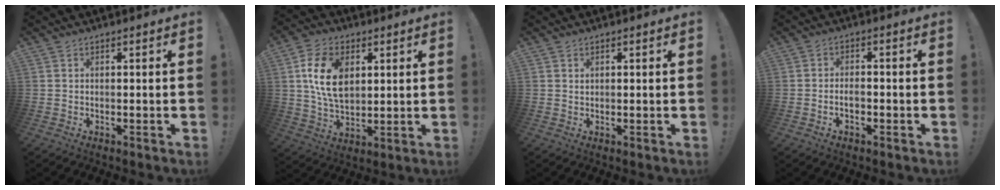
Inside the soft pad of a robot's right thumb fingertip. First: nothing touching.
{"total": 14.5, "force": [4.0, 9.7, 10.0], "torque": [-0.181, 0.001, 0.074]}
{"total": 0.8, "force": [0.5, 0.6, 0.1], "torque": [-0.002, 0.000, 0.009]}
{"total": 2.8, "force": [-1.3, 1.7, 1.8], "torque": [-0.029, 0.006, -0.023]}